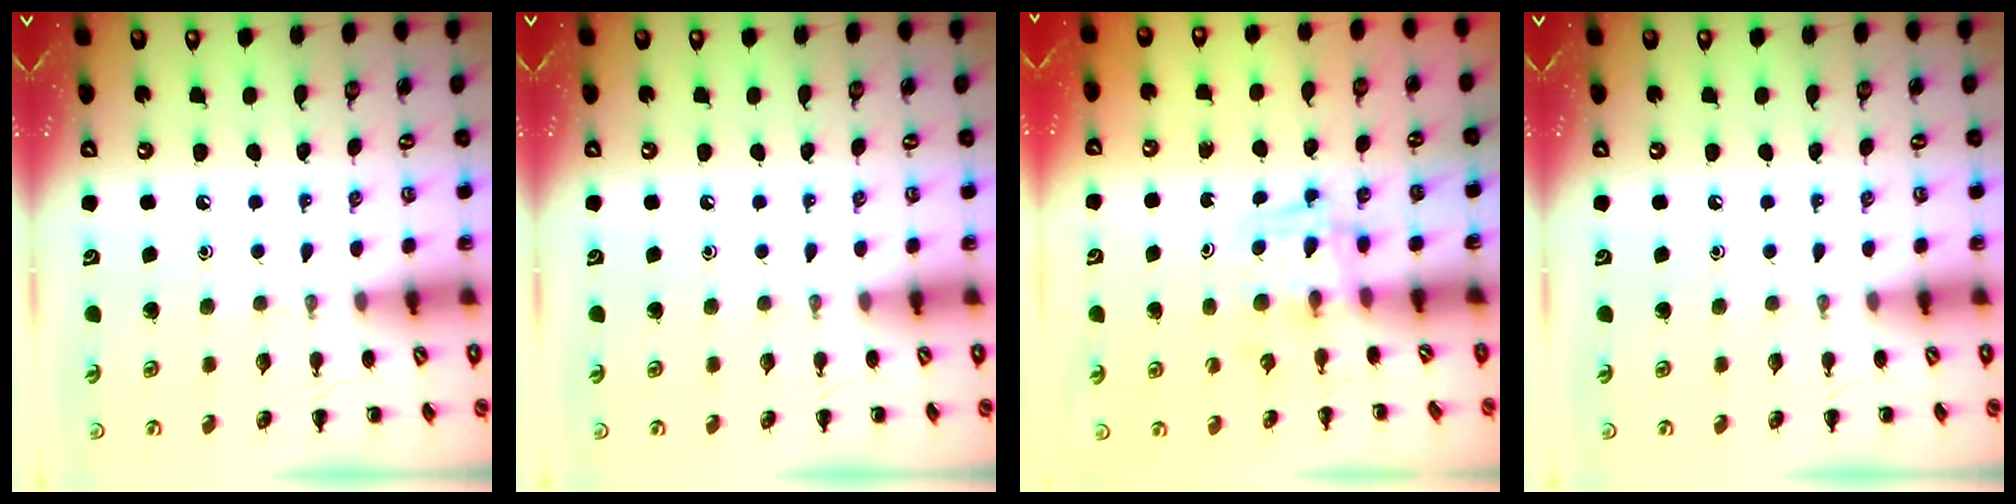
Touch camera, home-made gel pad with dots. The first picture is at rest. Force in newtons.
{"total": 0.0}
{"total": 4.0, "press": 3.9, "slide": 0.5}
{"total": 0.0}